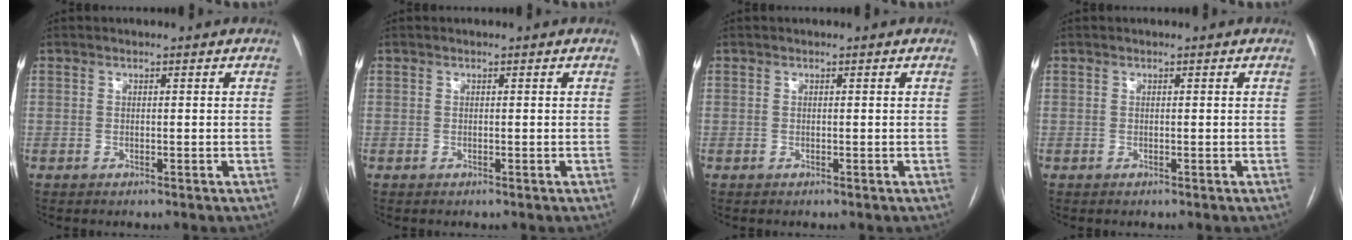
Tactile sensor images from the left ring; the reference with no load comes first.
{"total": 0.0}
{"total": 0.0}
{"total": 0.0}